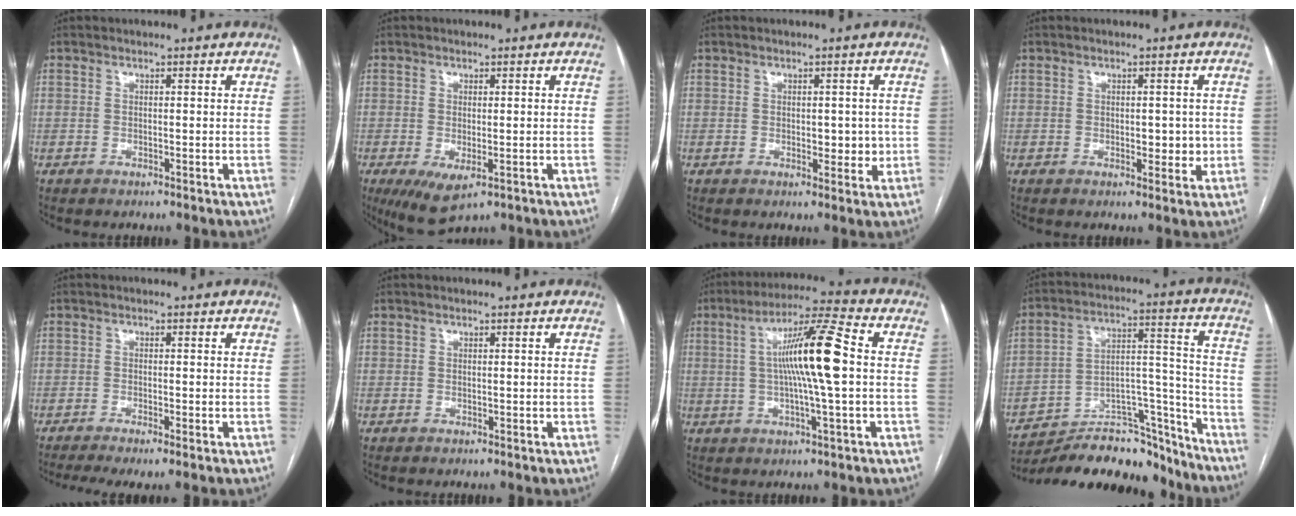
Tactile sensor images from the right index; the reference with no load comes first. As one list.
[{"total": 5.9, "force": [-2.6, 2.5, 4.7], "torque": [-0.074, -0.019, -0.032]}, {"total": 3.4, "force": [-0.1, 2.1, 2.7], "torque": [-0.028, 0.003, 0.005]}, {"total": 3.1, "force": [-0.1, 1.9, 2.5], "torque": [-0.026, 0.003, 0.004]}, {"total": 4.8, "force": [-3.3, 0.6, 3.4], "torque": [-0.057, -0.011, -0.054]}, {"total": 0.0}, {"total": 12.5, "force": [1.0, 0.2, 12.4], "torque": [-0.219, 0.012, 0.010]}, {"total": 23.8, "force": [-21.7, 6.0, 7.6], "torque": [-0.109, 0.034, -0.328]}]